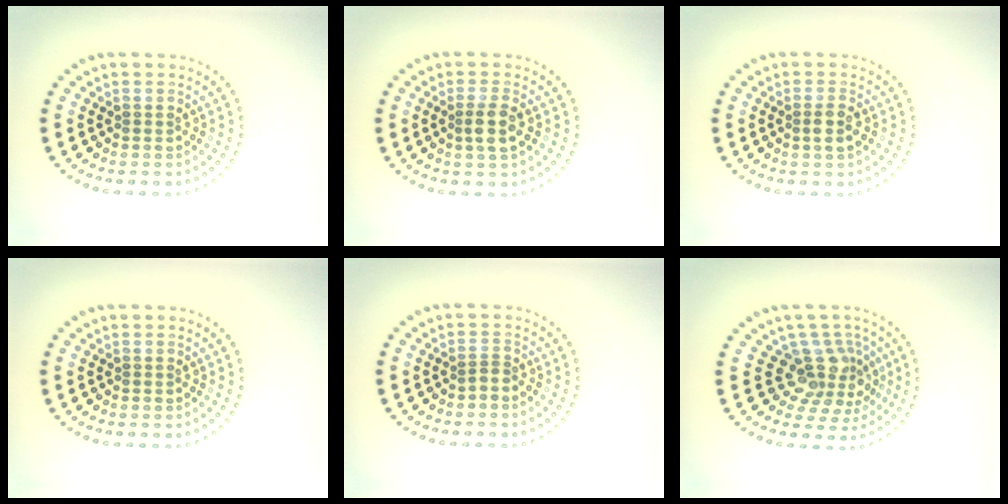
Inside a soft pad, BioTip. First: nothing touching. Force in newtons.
{"total": 2.1, "press": 1.9, "slide": 0.8}
{"total": 1.6, "press": 1.5, "slide": 0.6}
{"total": 0.0}
{"total": 0.8, "press": 0.4, "slide": 0.6}
{"total": 4.1, "press": 3.0, "slide": 2.8}